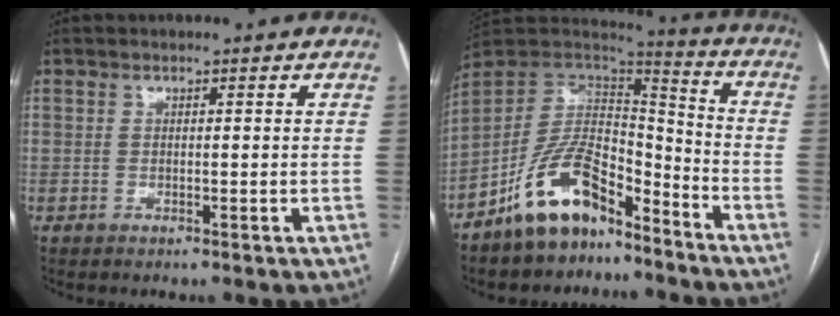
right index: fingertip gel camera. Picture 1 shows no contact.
{"total": 13.8, "force": [-9.4, 5.9, 8.1], "torque": [-0.155, 0.031, -0.175]}